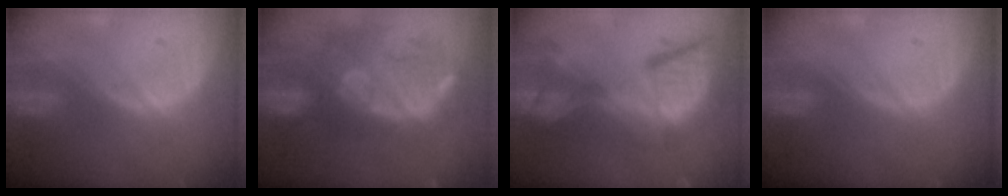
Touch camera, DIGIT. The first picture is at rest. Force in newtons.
{"total": 12.2, "press": 11.0, "slide": 5.4}
{"total": 13.8, "press": 11.3, "slide": 8.0}
{"total": 0.0}